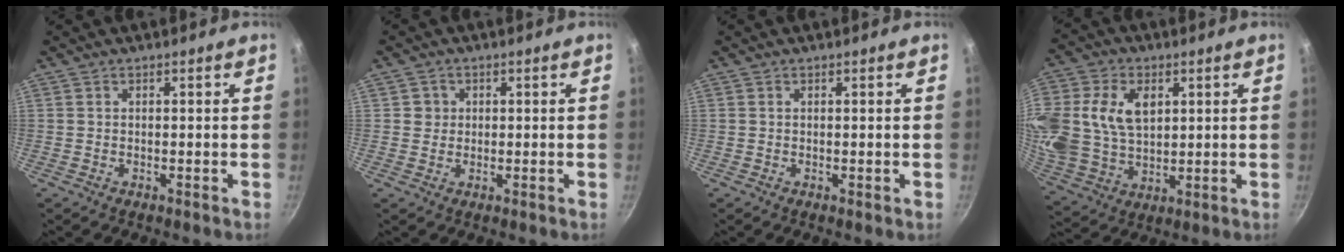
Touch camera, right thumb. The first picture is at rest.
{"total": 2.3, "force": [0.3, 2.3, 0.4], "torque": [0.008, 0.005, 0.002]}
{"total": 0.0}
{"total": 19.6, "force": [4.8, 13.9, 13.0], "torque": [-0.289, 0.006, 0.097]}